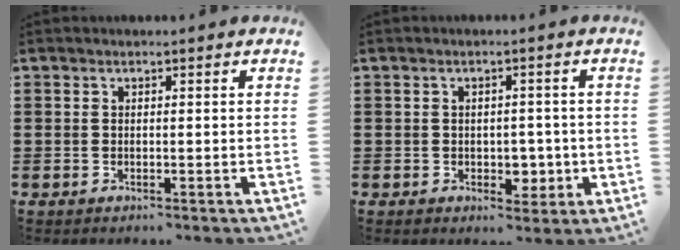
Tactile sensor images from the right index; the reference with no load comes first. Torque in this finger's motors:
{"motor_torque": [0.00, 0.05, 0.10, 0.04]}